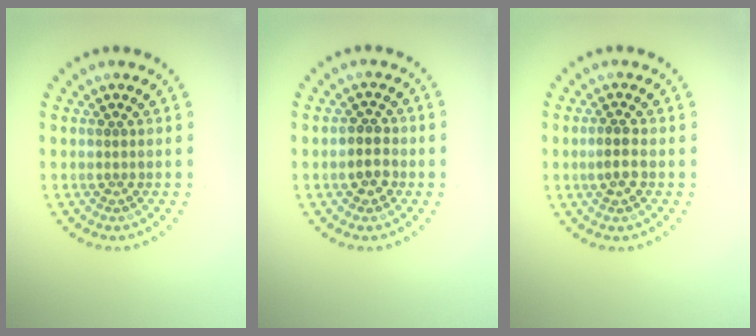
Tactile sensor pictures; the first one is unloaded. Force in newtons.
{"total": 2.3, "press": 2.2, "slide": 0.6}
{"total": 1.9, "press": 1.8, "slide": 0.7}